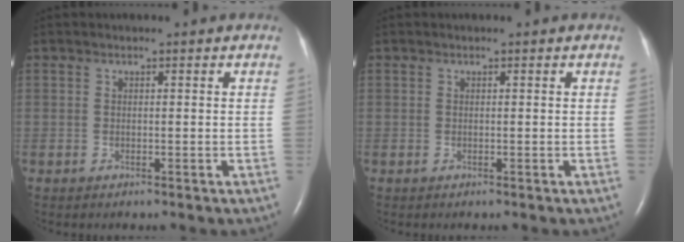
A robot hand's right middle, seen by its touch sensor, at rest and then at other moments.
{"total": 0.0}